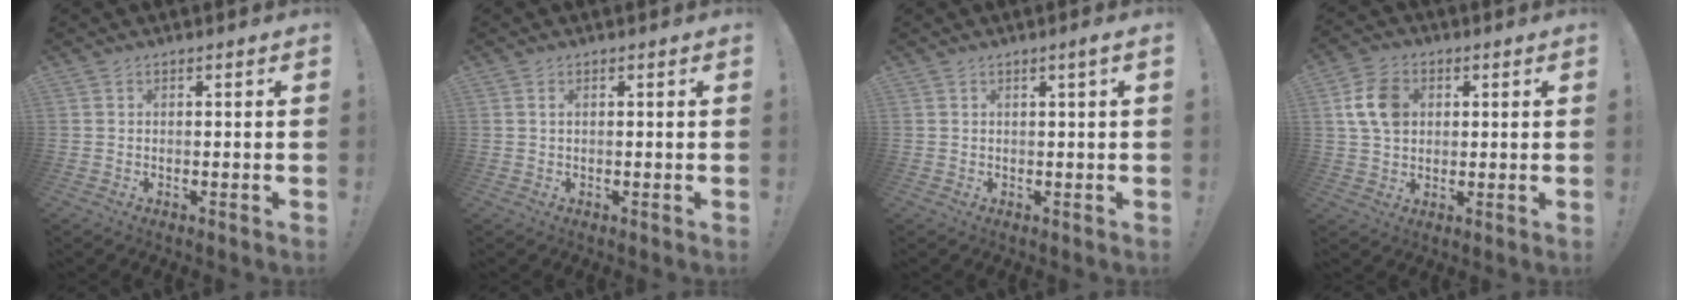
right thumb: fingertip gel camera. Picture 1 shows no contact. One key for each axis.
{"total": 0.8, "fx": 0.2, "fy": 0.1, "fz": 0.8, "tx": -0.017, "ty": 0.001, "tz": 0.004}
{"total": 2.2, "fx": 0.6, "fy": -0.2, "fz": 2.1, "tx": -0.031, "ty": -0.003, "tz": 0.007}
{"total": 10.8, "fx": 2.4, "fy": 8.2, "fz": 6.6, "tx": -0.112, "ty": 0.009, "tz": 0.048}